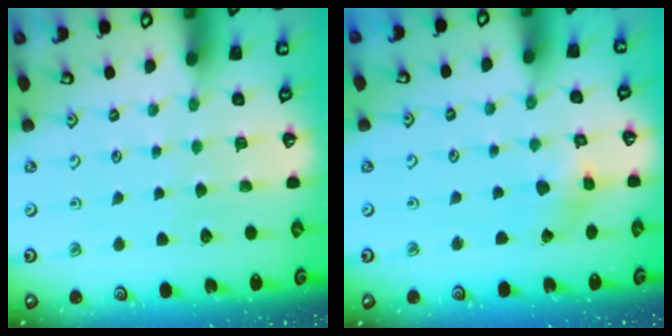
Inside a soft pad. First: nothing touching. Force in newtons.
{"total": 2.4, "press": 2.3, "slide": 0.4}